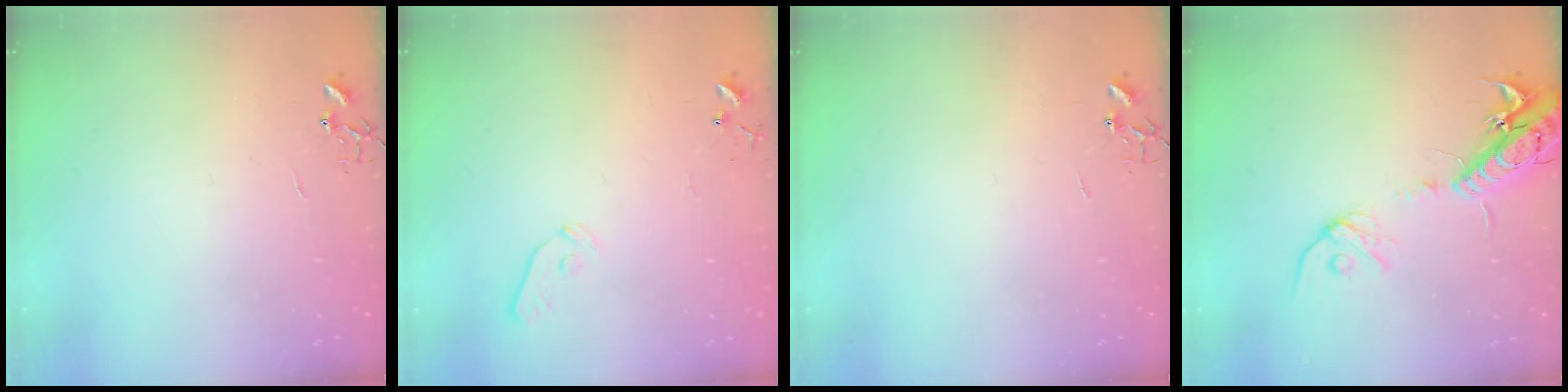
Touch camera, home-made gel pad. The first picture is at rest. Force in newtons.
{"total": 5.5, "press": 5.5, "slide": 0.5}
{"total": 0.0}
{"total": 17.2, "press": 16.9, "slide": 3.1}